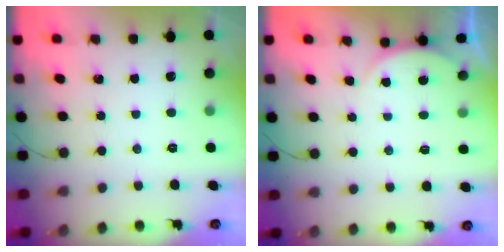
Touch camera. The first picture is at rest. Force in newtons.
{"total": 2.3, "press": 2.3, "slide": 0.5}